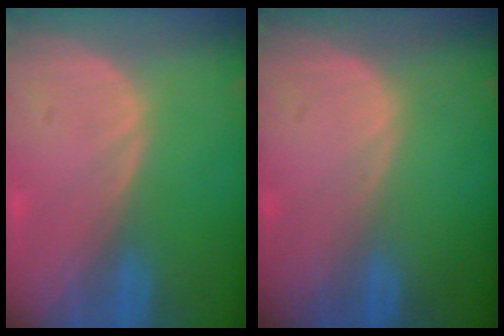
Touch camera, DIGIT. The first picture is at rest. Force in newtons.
{"total": 0.0}